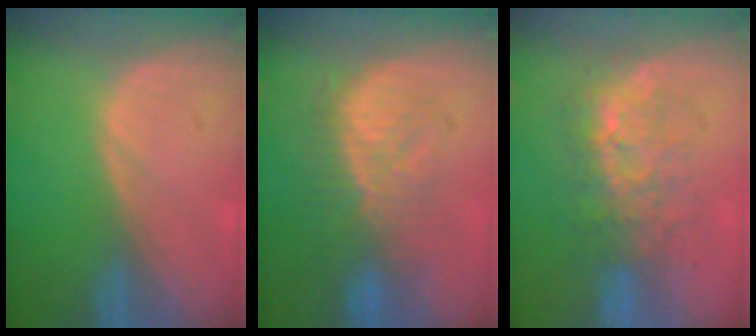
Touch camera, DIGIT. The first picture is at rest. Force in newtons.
{"total": 8.7, "press": 8.4, "slide": 2.2}
{"total": 7.7, "press": 7.5, "slide": 1.6}